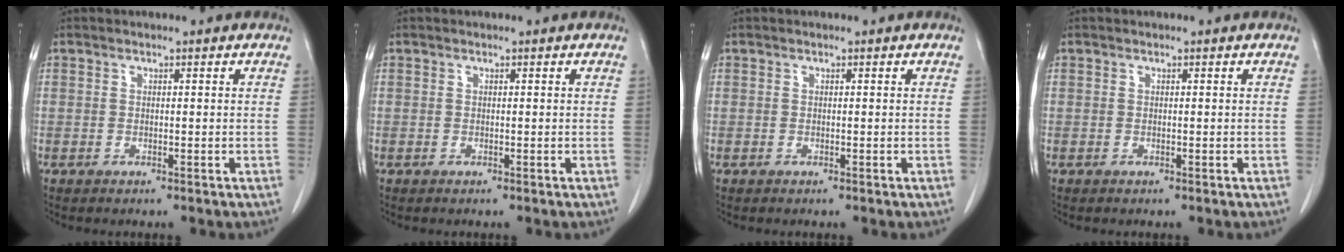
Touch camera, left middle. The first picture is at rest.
{"total": 0.0}
{"total": 0.0}
{"total": 0.0}